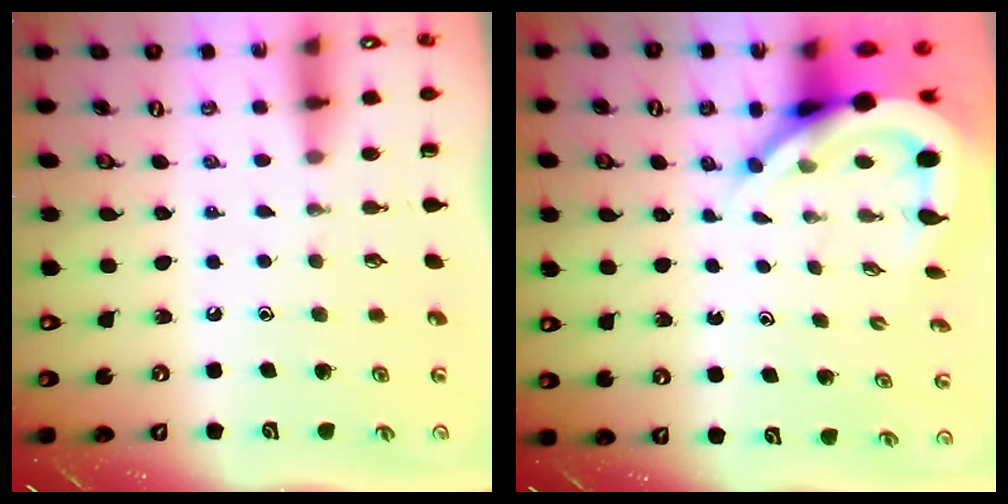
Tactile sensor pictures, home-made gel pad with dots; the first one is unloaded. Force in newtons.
{"total": 10.3, "press": 10.2, "slide": 1.3}